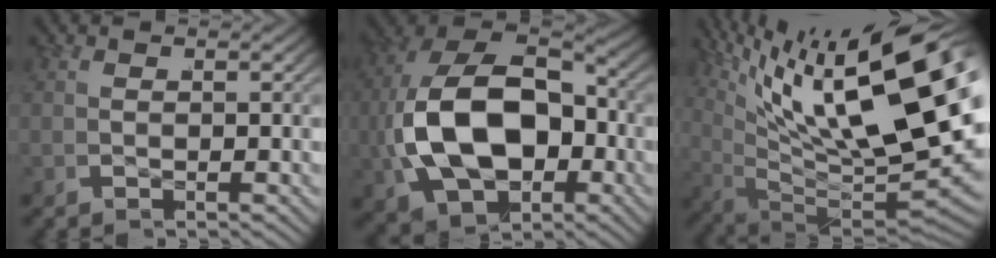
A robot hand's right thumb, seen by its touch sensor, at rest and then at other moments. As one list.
[{"total": 17.8, "force": [-1.1, 12.1, 13.0], "torque": [-0.314, -0.056, 0.012]}, {"total": 20.3, "force": [3.6, 10.8, 16.8], "torque": [-0.285, -0.034, 0.075]}]